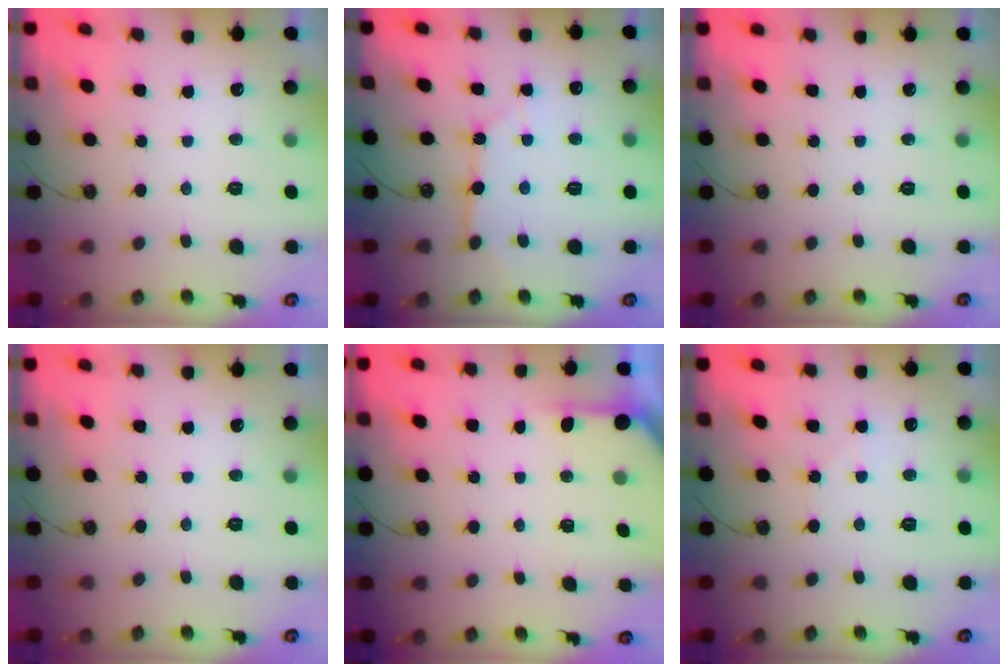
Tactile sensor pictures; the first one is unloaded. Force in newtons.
{"total": 5.8, "press": 5.8, "slide": 0.5}
{"total": 0.0}
{"total": 0.0}
{"total": 2.1, "press": 2.1, "slide": 0.3}
{"total": 4.4, "press": 4.3, "slide": 0.7}